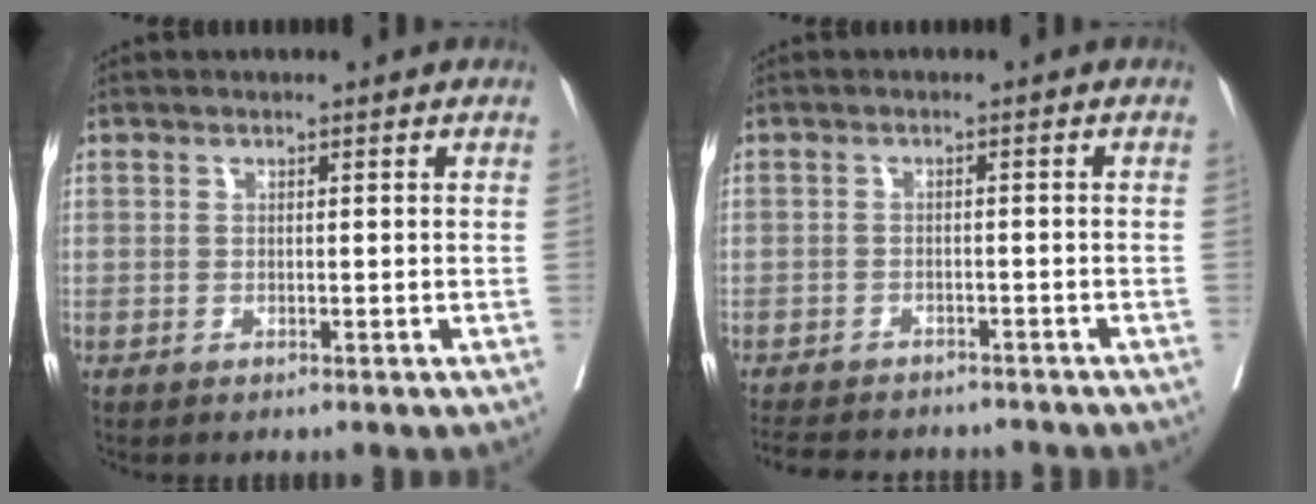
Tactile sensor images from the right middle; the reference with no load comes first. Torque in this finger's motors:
{"motor_torque": [0.95, -1.19, 0.12, 0.06]}